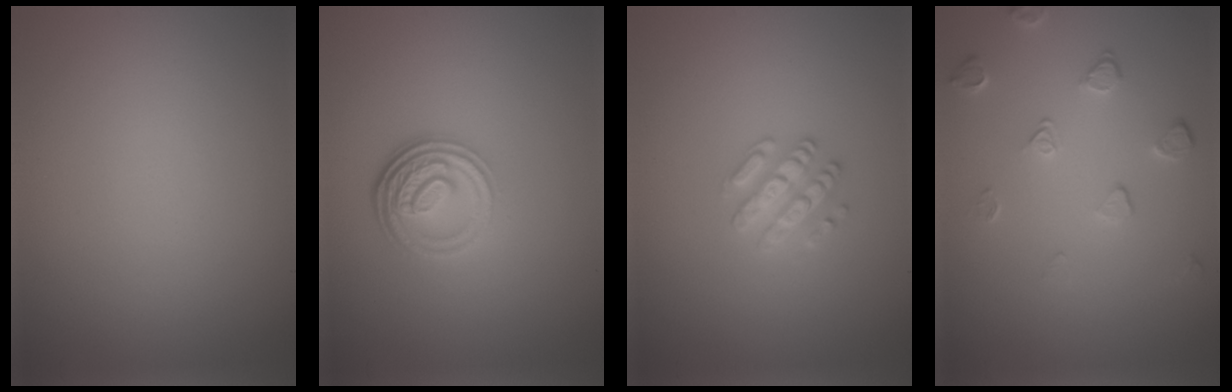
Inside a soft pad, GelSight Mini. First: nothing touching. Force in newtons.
{"total": 4.7, "press": 3.4, "slide": 3.2}
{"total": 2.6, "press": 2.6, "slide": 0.3}
{"total": 2.0, "press": 1.3, "slide": 1.5}